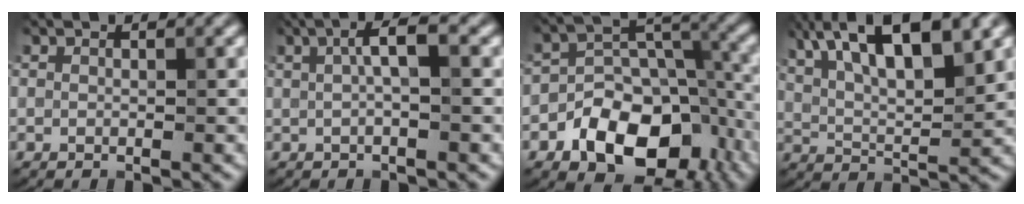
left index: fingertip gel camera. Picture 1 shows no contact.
{"total": 2.9, "force": [0.6, 0.4, 2.8], "torque": [-0.047, 0.012, 0.006]}
{"total": 10.5, "force": [-4.9, 6.5, 6.6], "torque": [-0.094, 0.002, -0.087]}
{"total": 12.0, "force": [6.7, 4.1, 9.1], "torque": [-0.141, 0.032, 0.089]}